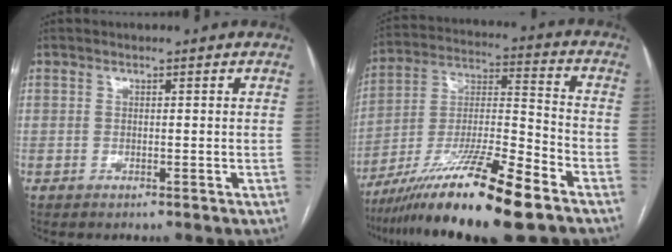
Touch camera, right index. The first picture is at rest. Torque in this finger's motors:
{"motor_torque": [1.14, -0.99, 1.05, 0.21]}